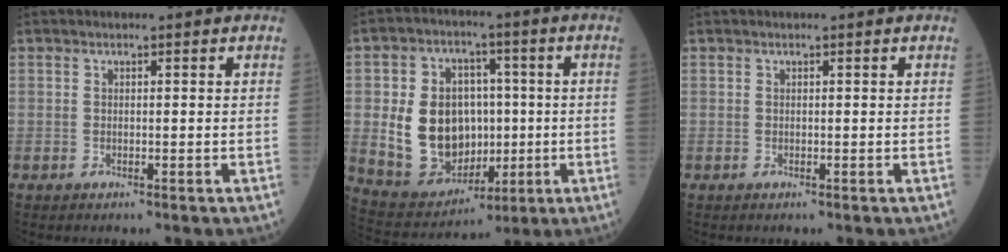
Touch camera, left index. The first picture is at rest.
{"total": 13.8, "force": [-0.1, 10.6, 8.7], "torque": [-0.185, 0.026, 0.023]}
{"total": 0.0}